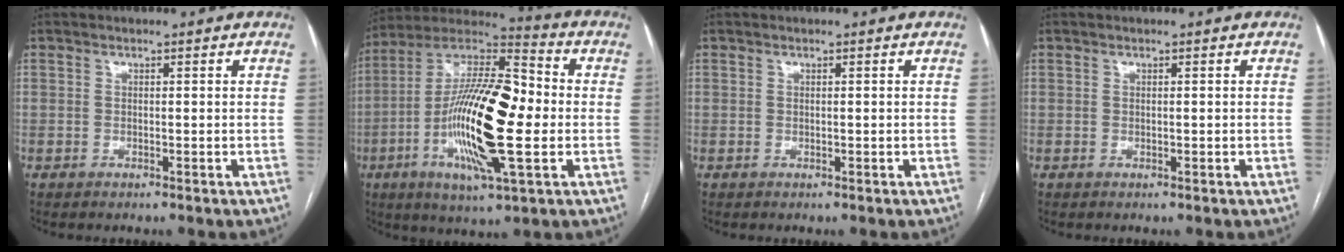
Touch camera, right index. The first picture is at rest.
{"total": 21.2, "force": [-2.7, 4.4, 20.5], "torque": [-0.396, 0.007, -0.050]}
{"total": 0.0}
{"total": 0.0}